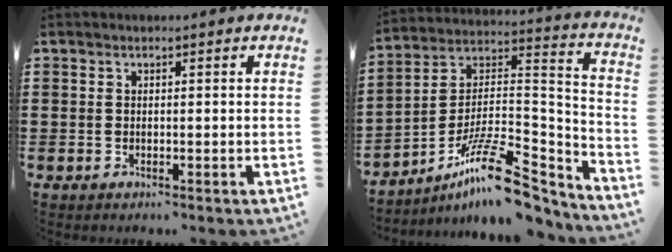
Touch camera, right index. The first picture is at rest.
{"total": 14.4, "force": [-9.9, 4.0, 9.7], "torque": [-0.171, 0.027, -0.179]}